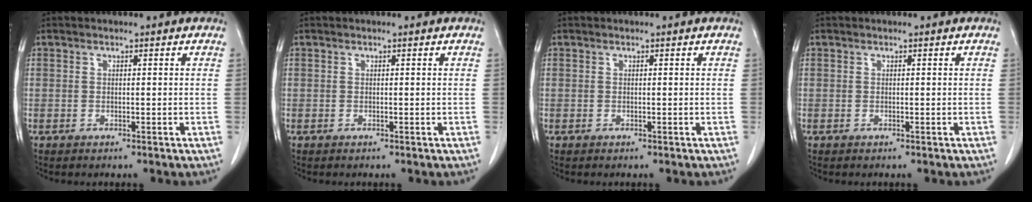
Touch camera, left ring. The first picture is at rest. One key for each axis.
{"total": 0.0}
{"total": 0.0}
{"total": 0.0}